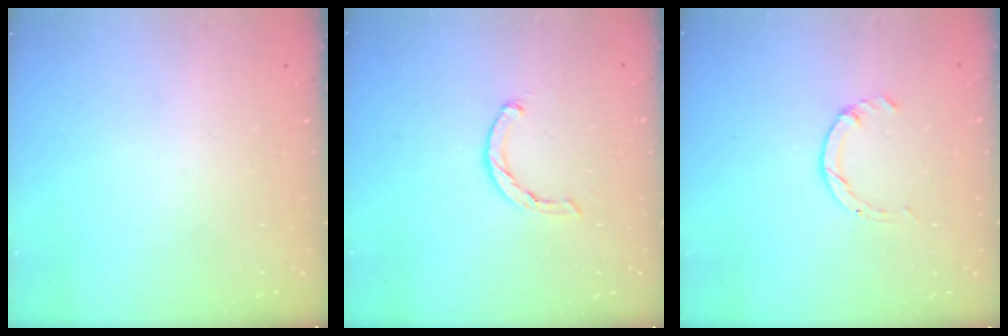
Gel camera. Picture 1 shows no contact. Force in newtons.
{"total": 1.4, "press": 1.3, "slide": 0.3}
{"total": 1.4, "press": 1.4, "slide": 0.2}